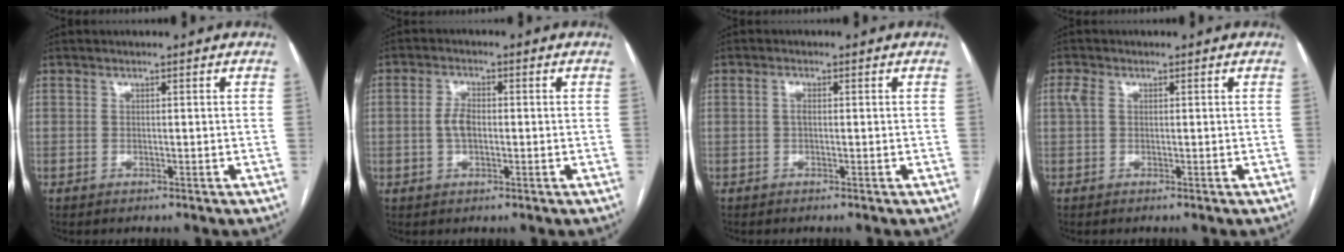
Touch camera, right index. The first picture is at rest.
{"total": 3.3, "force": [-0.3, 1.7, 2.9], "torque": [-0.061, 0.007, -0.007]}
{"total": 1.3, "force": [0.1, 0.5, 1.2], "torque": [-0.026, 0.003, 0.001]}
{"total": 2.0, "force": [0.6, 1.3, 1.4], "torque": [-0.043, 0.018, 0.016]}